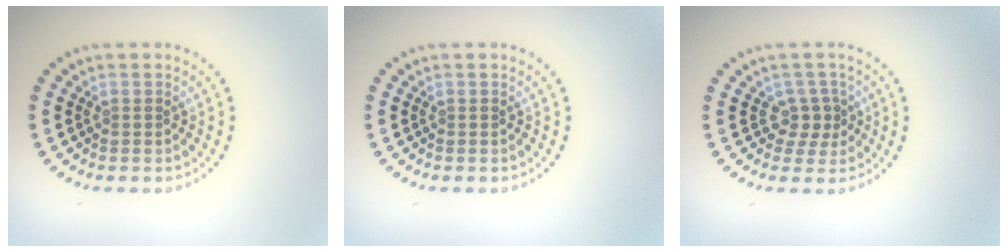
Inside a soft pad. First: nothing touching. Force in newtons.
{"total": 0.0}
{"total": 1.9, "press": 1.4, "slide": 1.2}